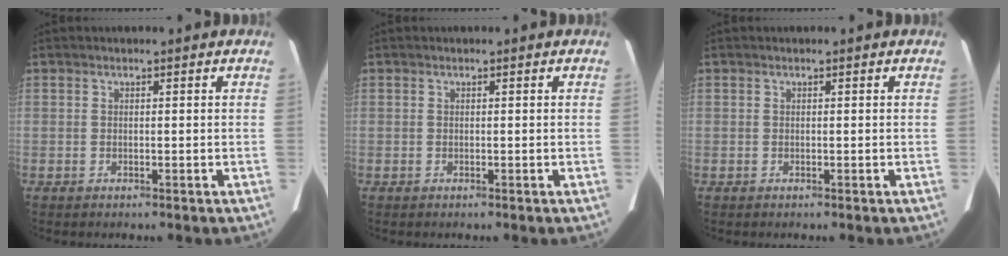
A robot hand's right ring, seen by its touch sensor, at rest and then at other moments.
{"total": 0.0}
{"total": 0.0}